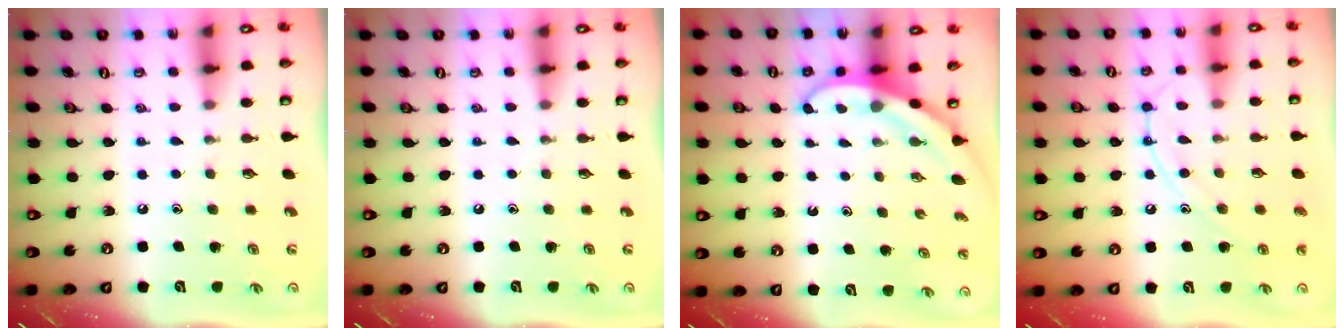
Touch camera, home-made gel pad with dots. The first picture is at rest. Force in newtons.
{"total": 0.0}
{"total": 3.6, "press": 3.6, "slide": 0.1}
{"total": 9.9, "press": 9.9, "slide": 0.4}